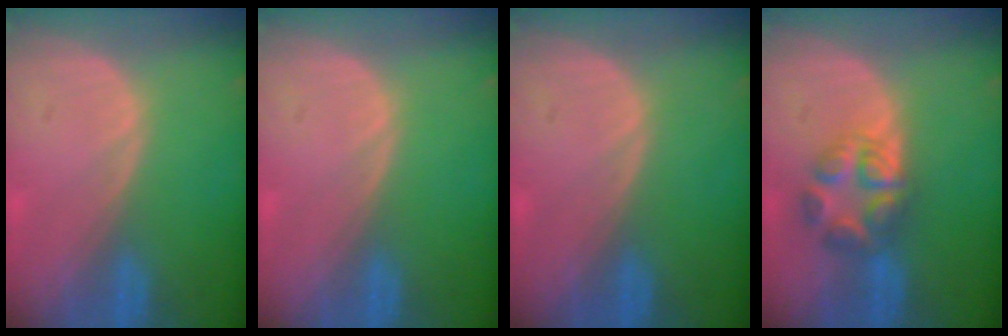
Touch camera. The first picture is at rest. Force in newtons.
{"total": 0.0}
{"total": 0.0}
{"total": 5.8, "press": 5.8, "slide": 0.1}